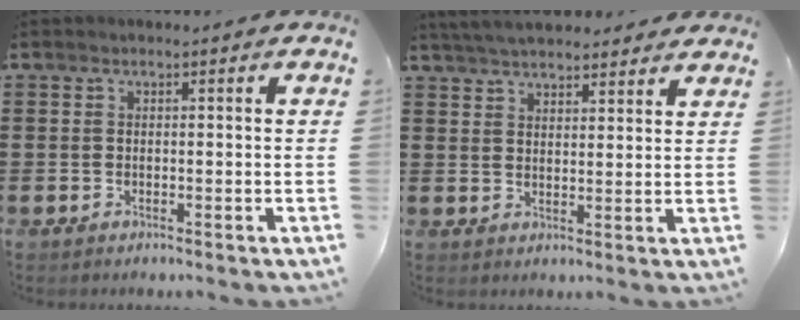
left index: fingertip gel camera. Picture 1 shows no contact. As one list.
[{"total": 4.6, "force": [4.5, 0.6, 1.0], "torque": [-0.033, -0.009, 0.083]}]